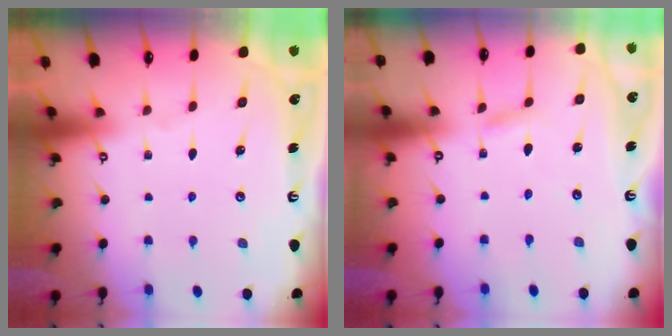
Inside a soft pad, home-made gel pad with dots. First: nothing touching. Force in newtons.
{"total": 2.7, "press": 2.7, "slide": 0.4}